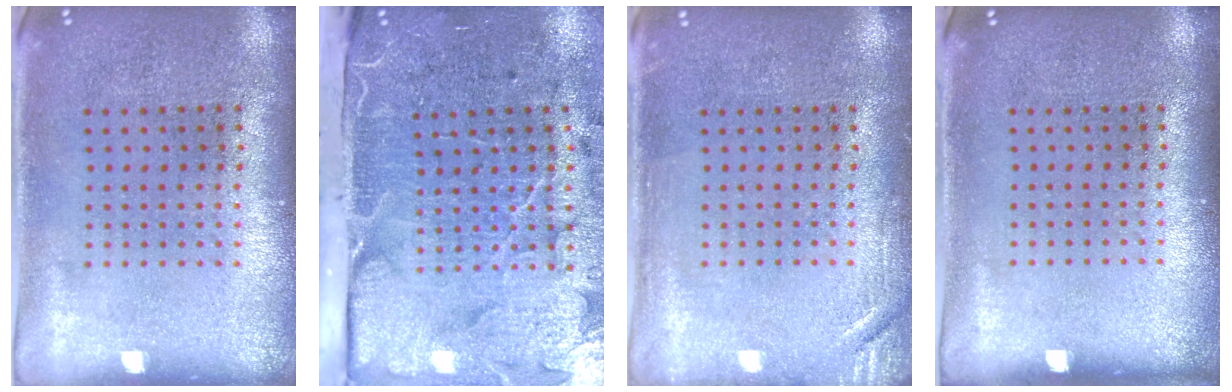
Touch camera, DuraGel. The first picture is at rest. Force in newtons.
{"total": 5.1, "press": 4.0, "slide": 3.2}
{"total": 1.7, "press": 1.7, "slide": 0.2}
{"total": 0.0}